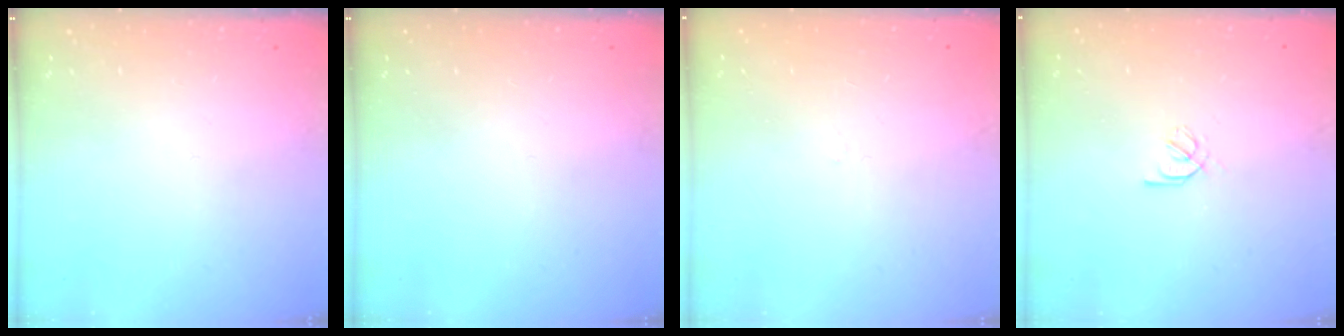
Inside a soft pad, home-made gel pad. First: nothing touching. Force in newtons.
{"total": 0.0}
{"total": 0.9, "press": 0.9, "slide": 0.2}
{"total": 2.2, "press": 2.1, "slide": 0.6}